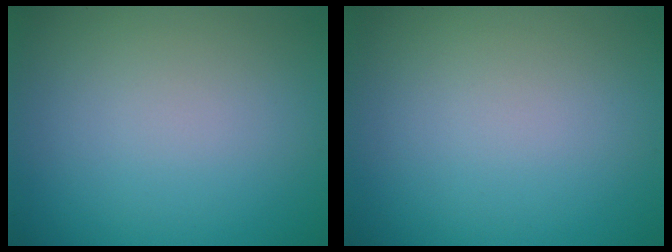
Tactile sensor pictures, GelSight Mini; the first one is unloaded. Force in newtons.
{"total": 0.0}